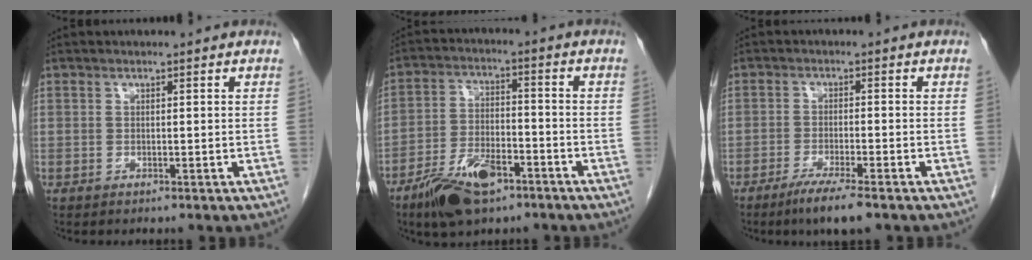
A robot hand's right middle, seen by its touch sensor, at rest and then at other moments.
{"total": 10.2, "force": [-6.4, 4.0, 6.9], "torque": [-0.135, -0.003, -0.113]}
{"total": 5.9, "force": [-4.1, 0.2, 4.2], "torque": [-0.075, -0.014, -0.068]}